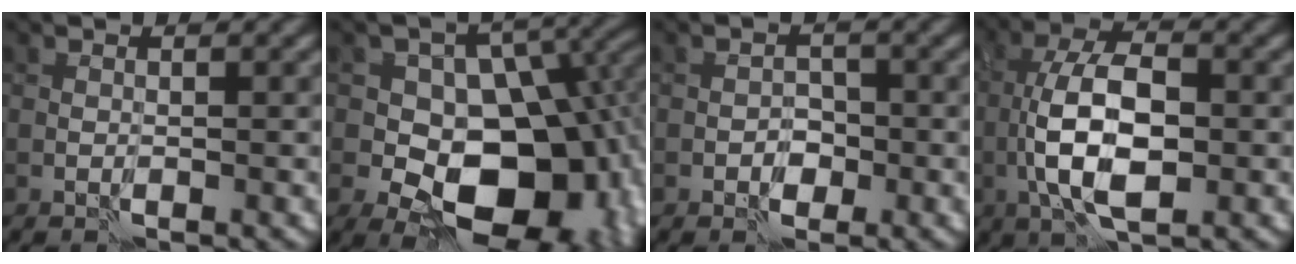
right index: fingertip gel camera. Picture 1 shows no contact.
{"total": 14.7, "force": [-3.6, 9.4, 10.7], "torque": [-0.104, 0.014, -0.058]}
{"total": 1.5, "force": [-0.6, 1.2, 0.7], "torque": [-0.003, 0.004, -0.012]}
{"total": 7.8, "force": [-1.4, 3.5, 6.8], "torque": [-0.133, 0.010, -0.030]}